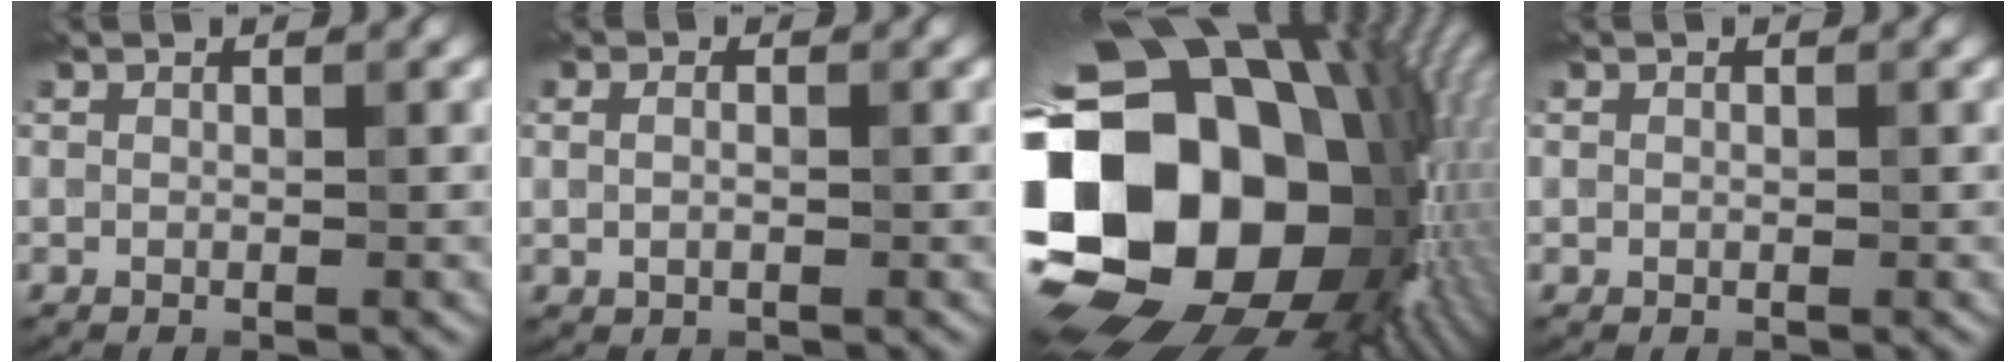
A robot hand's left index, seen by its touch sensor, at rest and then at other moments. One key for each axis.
{"total": 1.4, "fx": 0.2, "fy": 1.0, "fz": 1.0, "tx": -0.020, "ty": 0.007, "tz": 0.004}
{"total": 22.6, "fx": -2.1, "fy": 16.8, "fz": 15.0, "tx": -0.299, "ty": -0.040, "tz": -0.026}
{"total": 0.0}